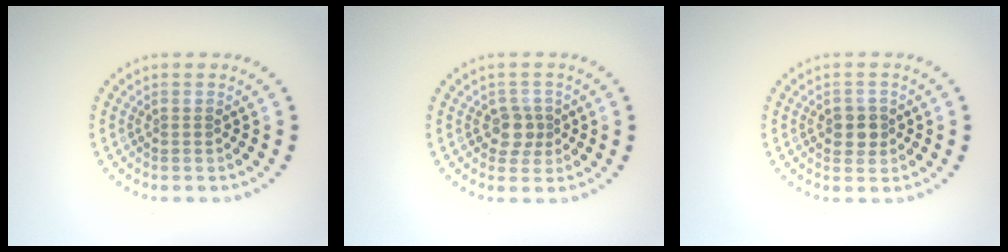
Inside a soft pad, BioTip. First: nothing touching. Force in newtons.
{"total": 1.9, "press": 1.7, "slide": 0.9}
{"total": 2.0, "press": 2.0, "slide": 0.6}